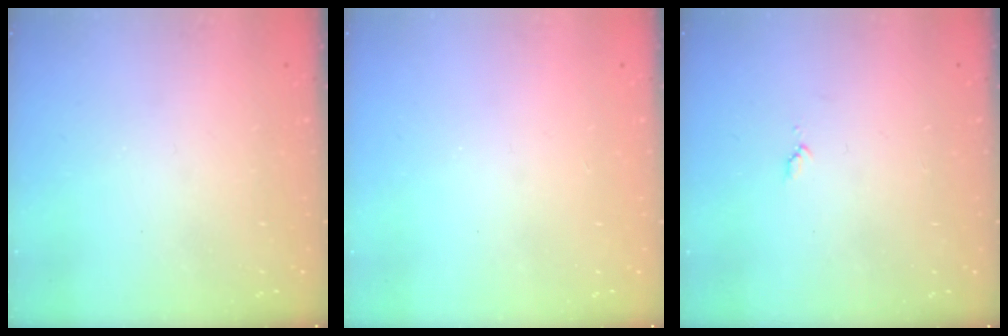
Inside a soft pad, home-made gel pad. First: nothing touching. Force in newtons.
{"total": 1.1, "press": 1.1, "slide": 0.1}
{"total": 3.6, "press": 3.6, "slide": 0.4}